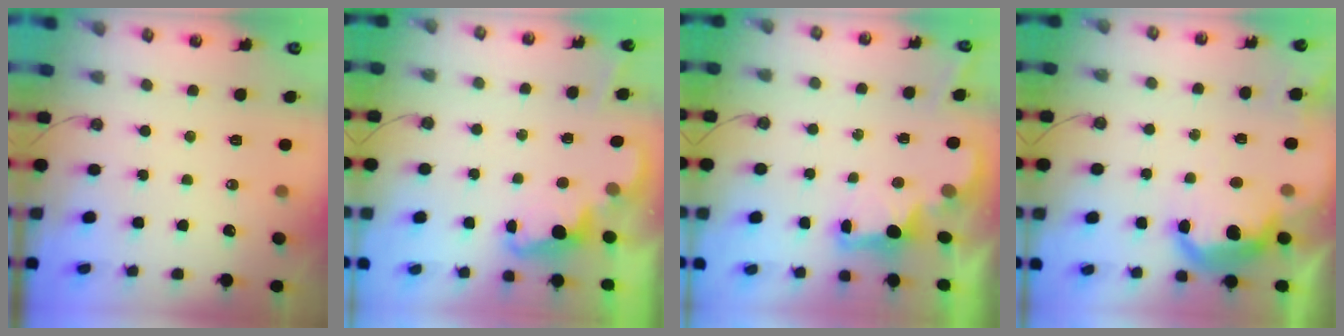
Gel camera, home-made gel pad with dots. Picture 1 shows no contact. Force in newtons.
{"total": 2.3, "press": 2.3, "slide": 0.5}
{"total": 2.5, "press": 2.3, "slide": 0.8}
{"total": 12.1, "press": 12.0, "slide": 0.7}